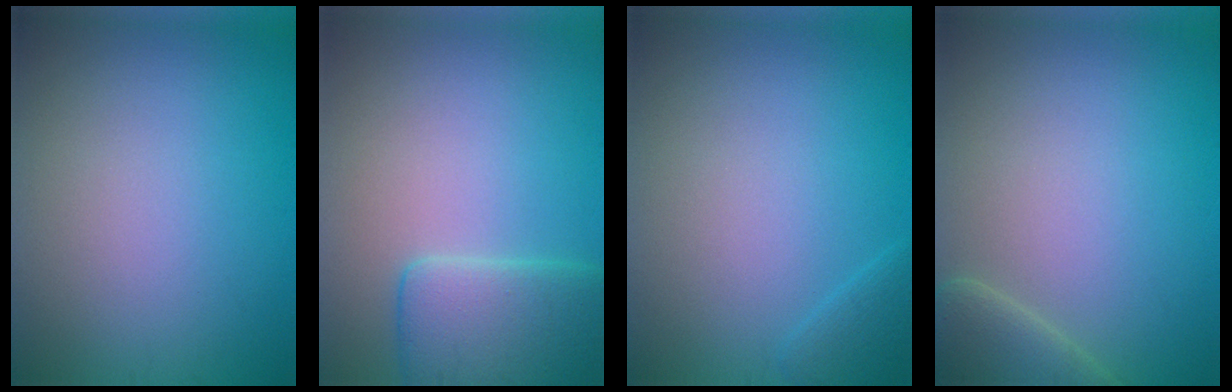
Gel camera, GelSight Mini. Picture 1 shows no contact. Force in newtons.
{"total": 5.5, "press": 5.5, "slide": 0.4}
{"total": 1.3, "press": 1.3, "slide": 0.1}
{"total": 3.2, "press": 3.2, "slide": 0.3}